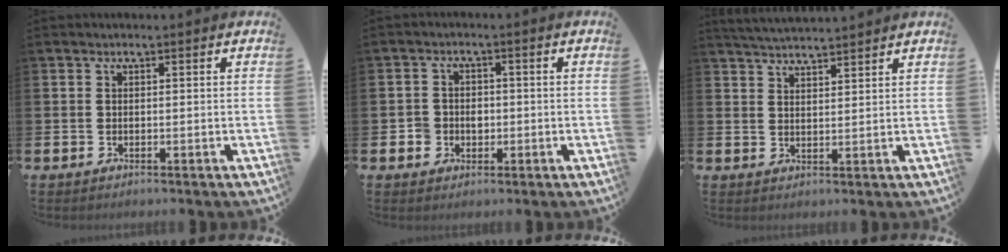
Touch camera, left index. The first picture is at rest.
{"total": 2.6, "force": [-0.6, 2.5, 0.4], "torque": [-0.008, 0.003, -0.021]}
{"total": 3.9, "force": [3.9, -0.1, 0.2], "torque": [-0.014, -0.019, 0.071]}